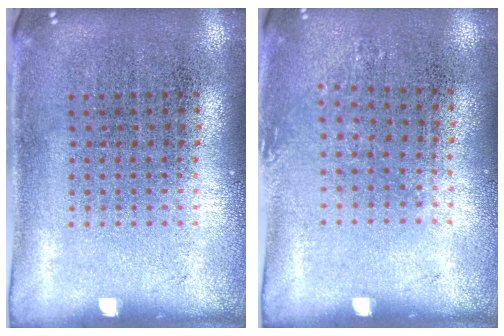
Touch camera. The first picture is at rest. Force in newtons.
{"total": 0.8, "press": 0.7, "slide": 0.5}